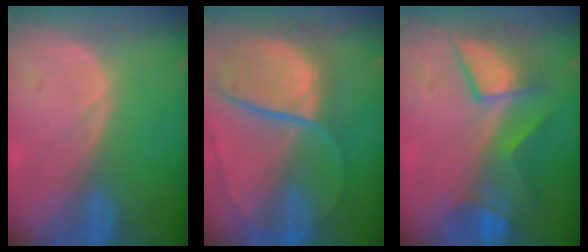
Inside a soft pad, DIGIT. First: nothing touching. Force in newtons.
{"total": 11.0, "press": 9.2, "slide": 6.1}
{"total": 7.7, "press": 7.7, "slide": 0.7}